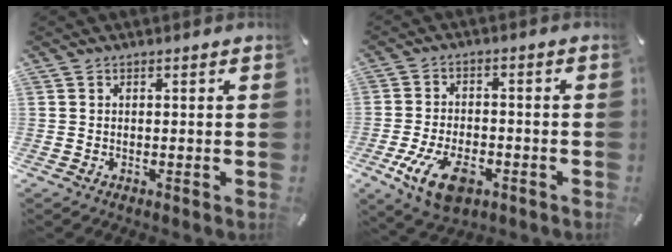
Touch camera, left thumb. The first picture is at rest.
{"total": 11.0, "force": [-4.8, 6.2, 7.7], "torque": [-0.156, 0.007, -0.086]}